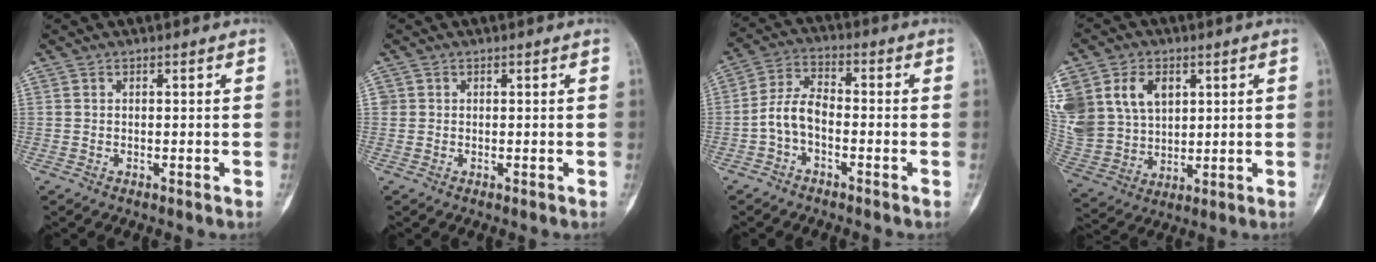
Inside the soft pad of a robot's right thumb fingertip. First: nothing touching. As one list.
[{"total": 0.9, "force": [0.1, 0.8, 0.1], "torque": [0.007, 0.003, 0.001]}, {"total": 6.3, "force": [-2.1, 3.6, 4.8], "torque": [-0.095, 0.031, -0.050]}, {"total": 21.4, "force": [7.5, 16.2, 12.0], "torque": [-0.281, 0.023, 0.165]}]